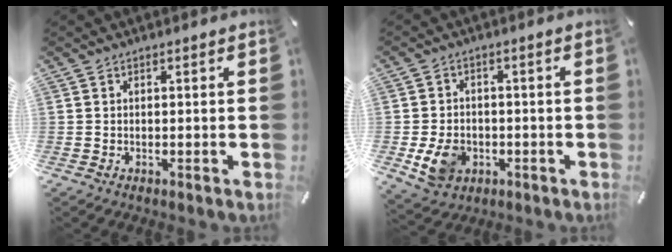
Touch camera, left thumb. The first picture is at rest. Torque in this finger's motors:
{"motor_torque": [0.62, 1.93, 0.18, 0.03, 0.08]}